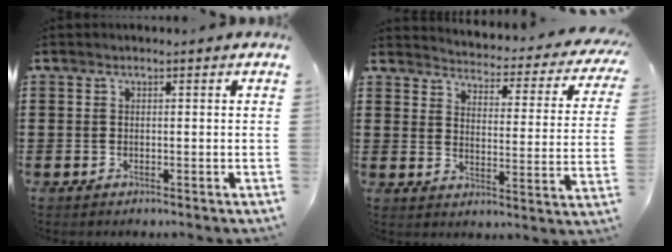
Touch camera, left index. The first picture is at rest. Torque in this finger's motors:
{"motor_torque": [2.14, 0.00, 1.05, 0.08]}